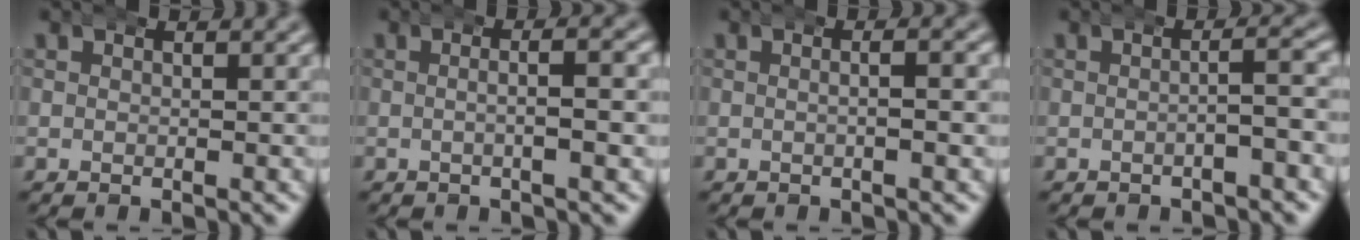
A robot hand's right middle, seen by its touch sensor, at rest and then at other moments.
{"total": 2.5, "force": [-0.1, 0.2, 2.5], "torque": [-0.032, 0.012, -0.010]}
{"total": 1.6, "force": [0.0, 0.3, 1.6], "torque": [-0.017, 0.011, -0.008]}
{"total": 1.7, "force": [-0.5, 0.1, 1.6], "torque": [-0.011, 0.009, -0.013]}